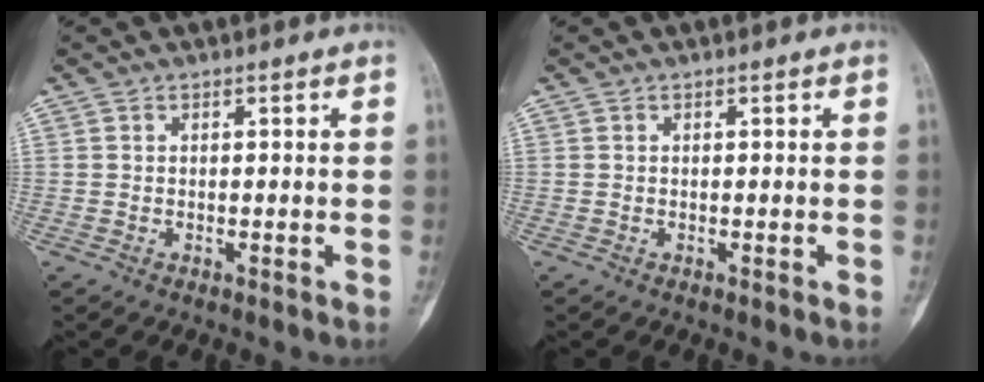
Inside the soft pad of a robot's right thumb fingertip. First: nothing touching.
{"total": 0.0}